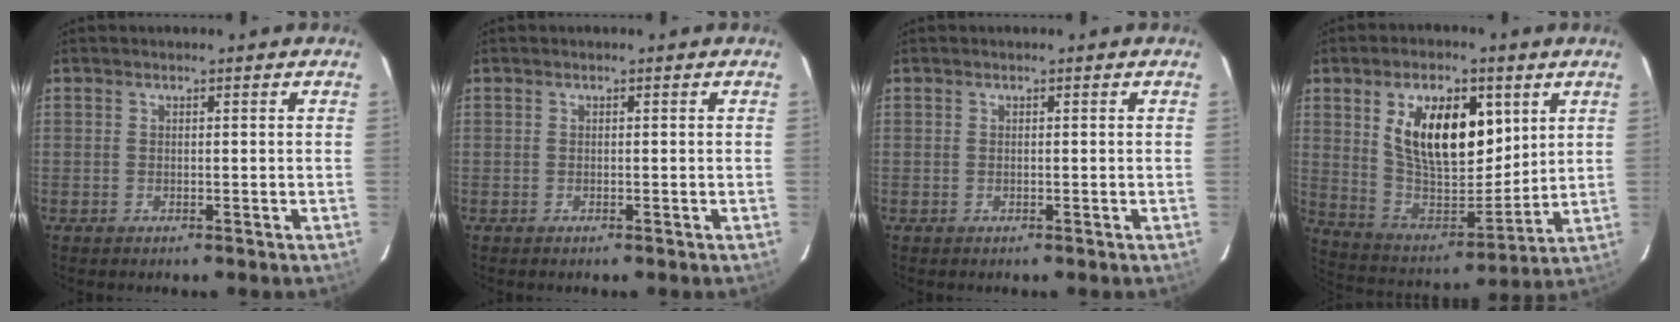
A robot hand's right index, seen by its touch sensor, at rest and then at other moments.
{"total": 0.0}
{"total": 0.0}
{"total": 17.9, "force": [6.5, 9.3, 13.8], "torque": [-0.247, 0.004, 0.129]}